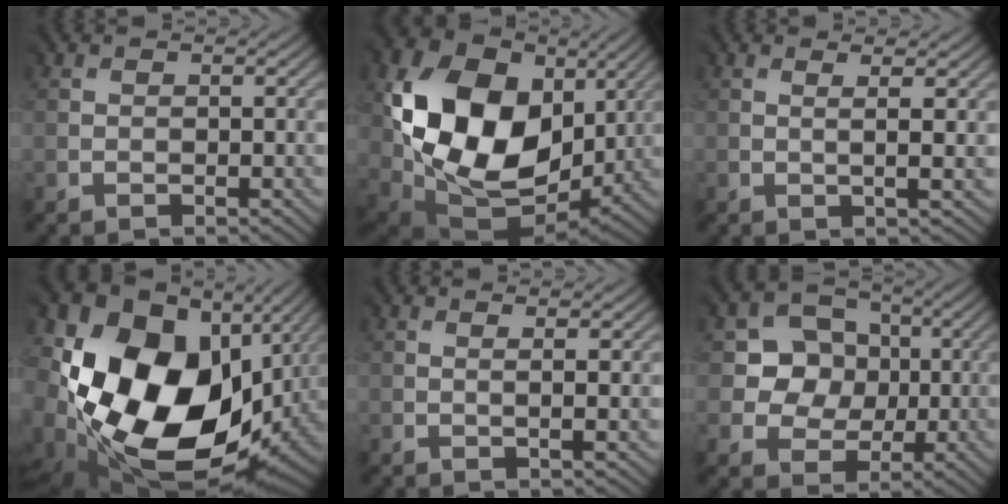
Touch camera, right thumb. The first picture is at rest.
{"total": 17.7, "force": [3.0, 13.1, 11.5], "torque": [-0.243, -0.016, 0.067]}
{"total": 1.8, "force": [0.6, 0.2, 1.7], "torque": [-0.030, 0.006, 0.007]}
{"total": 21.4, "force": [-0.7, 15.5, 14.7], "torque": [-0.350, -0.041, 0.023]}
{"total": 1.2, "force": [0.5, 0.2, 1.0], "torque": [-0.020, 0.004, 0.005]}
{"total": 6.2, "force": [0.9, 5.8, 2.1], "torque": [-0.037, 0.005, 0.002]}